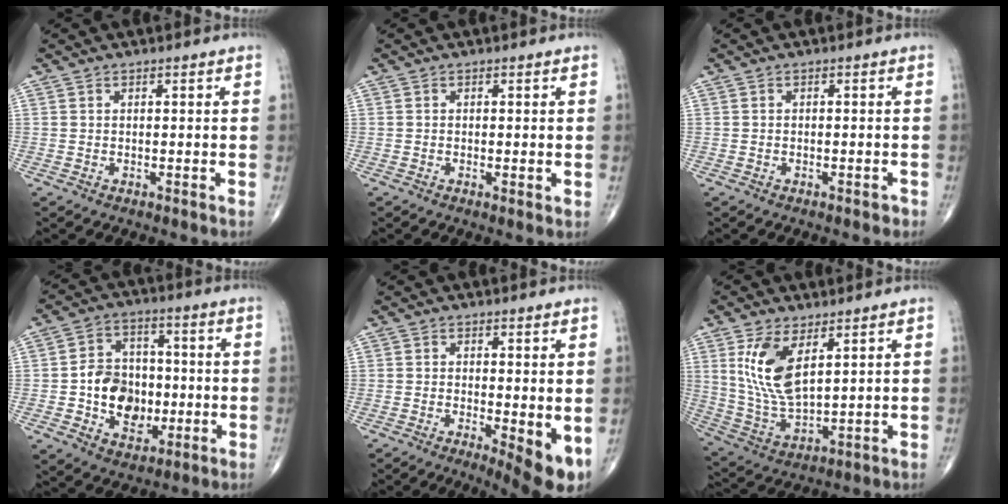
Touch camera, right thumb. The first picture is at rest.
{"total": 1.2, "force": [-0.2, 0.3, 1.1], "torque": [-0.024, -0.006, -0.005]}
{"total": 1.0, "force": [-0.7, 0.5, 0.5], "torque": [-0.009, 0.002, -0.008]}
{"total": 12.6, "force": [-1.6, 9.7, 8.0], "torque": [-0.084, 0.017, -0.023]}
{"total": 7.7, "force": [-1.4, 2.3, 7.2], "torque": [-0.103, -0.021, -0.017]}
{"total": 11.7, "force": [4.6, 5.2, 9.4], "torque": [-0.183, -0.023, 0.103]}